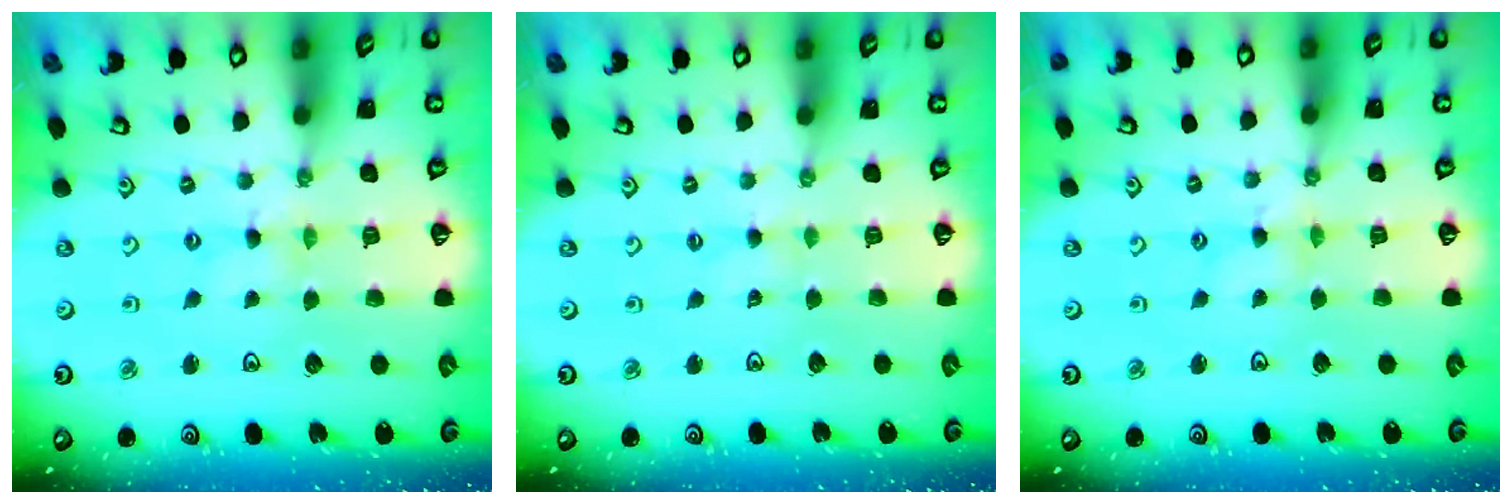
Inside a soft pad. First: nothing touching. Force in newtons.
{"total": 0.0}
{"total": 2.4, "press": 2.3, "slide": 0.4}